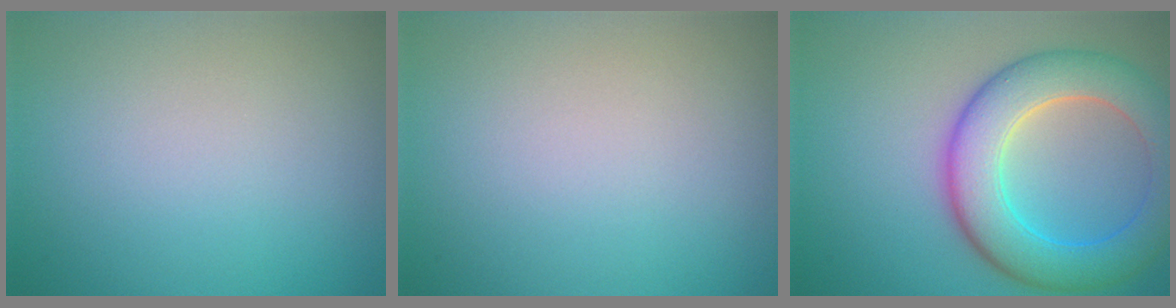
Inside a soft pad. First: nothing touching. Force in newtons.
{"total": 0.0}
{"total": 8.2, "press": 8.2, "slide": 0.1}